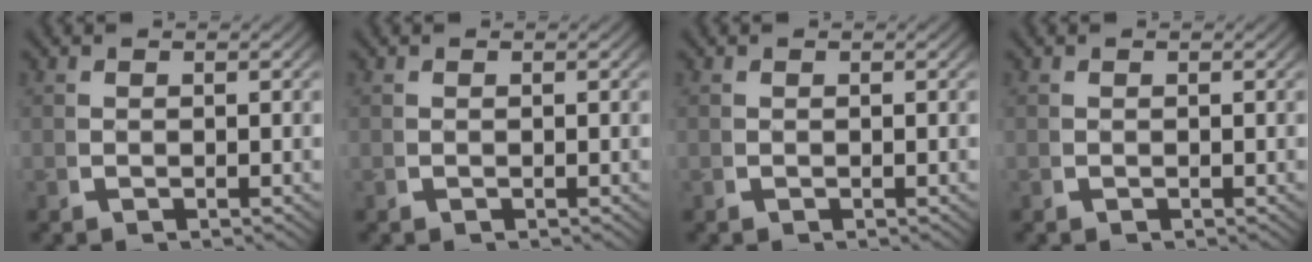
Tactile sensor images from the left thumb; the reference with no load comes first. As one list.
[{"total": 0.0}, {"total": 0.0}, {"total": 0.0}]